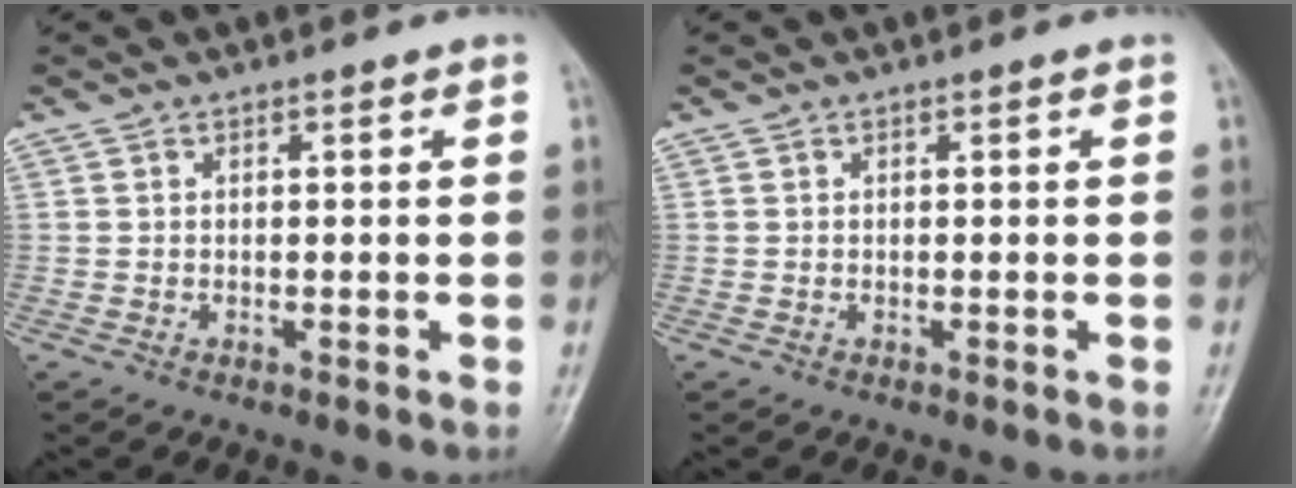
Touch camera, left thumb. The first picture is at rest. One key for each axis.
{"total": 0.0}